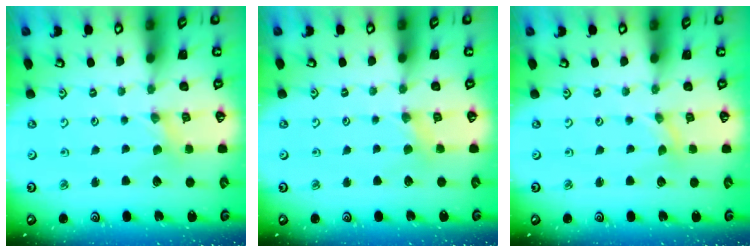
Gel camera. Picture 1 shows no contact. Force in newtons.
{"total": 2.2, "press": 2.2, "slide": 0.5}
{"total": 0.0}